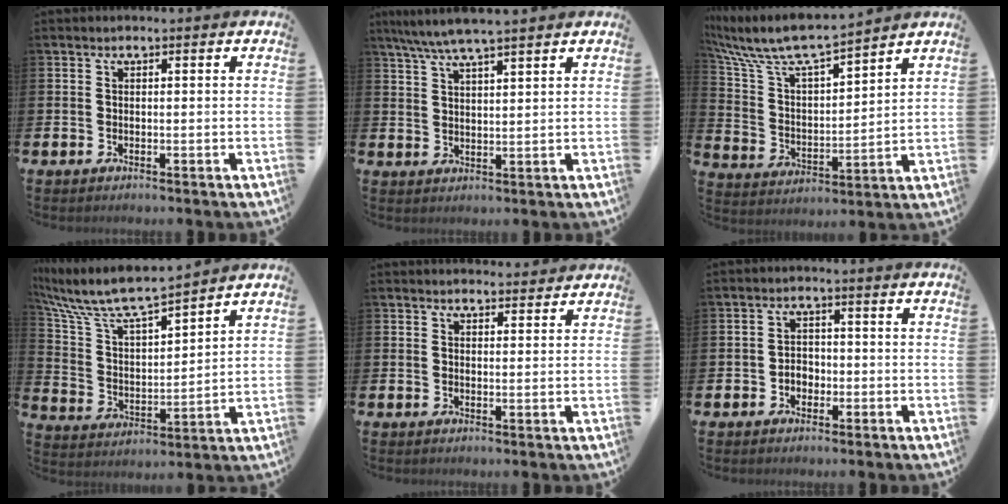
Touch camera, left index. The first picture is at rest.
{"total": 5.5, "force": [4.9, 0.1, 2.3], "torque": [-0.057, -0.016, 0.088]}
{"total": 8.7, "force": [8.1, 1.4, 2.8], "torque": [-0.095, -0.058, 0.139]}
{"total": 8.6, "force": [8.0, 1.4, 2.9], "torque": [-0.097, -0.056, 0.136]}
{"total": 2.3, "force": [2.3, 0.5, 0.0], "torque": [0.004, -0.014, 0.040]}
{"total": 2.3, "force": [-0.9, 1.8, 1.0], "torque": [-0.013, 0.000, -0.023]}